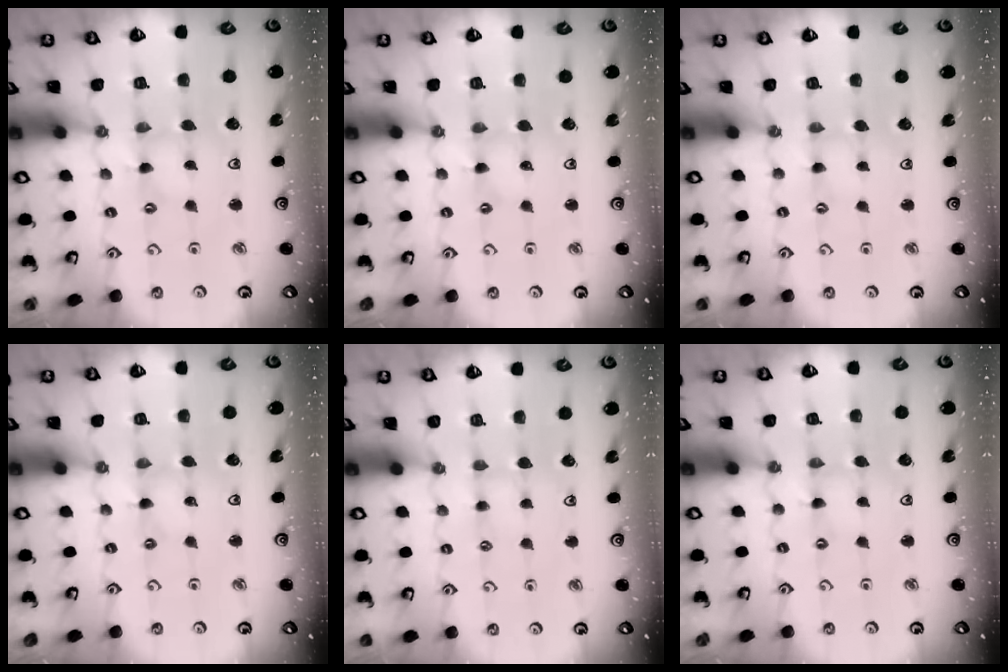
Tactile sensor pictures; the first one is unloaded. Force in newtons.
{"total": 0.0}
{"total": 0.0}
{"total": 0.0}
{"total": 1.5, "press": 1.5, "slide": 0.3}
{"total": 0.0}